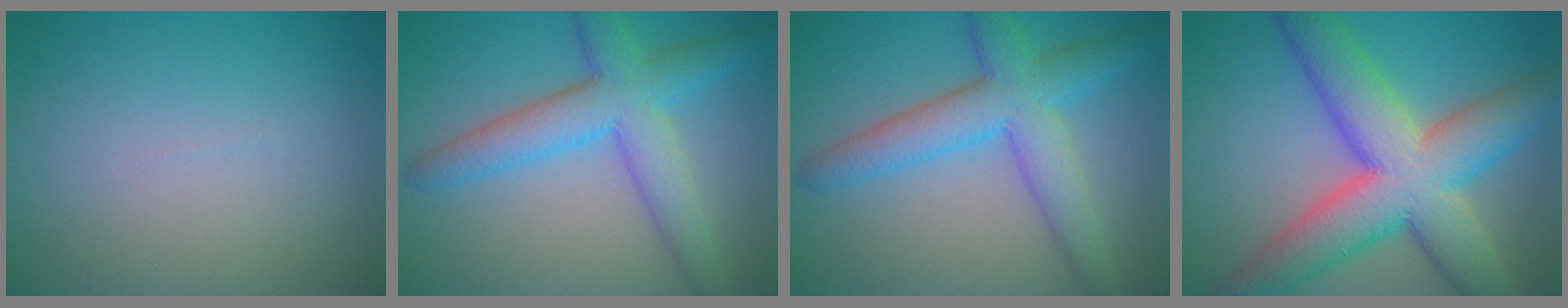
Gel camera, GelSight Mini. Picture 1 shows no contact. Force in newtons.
{"total": 6.5, "press": 6.5, "slide": 0.1}
{"total": 6.5, "press": 6.5, "slide": 0.1}
{"total": 11.8, "press": 11.8, "slide": 0.3}